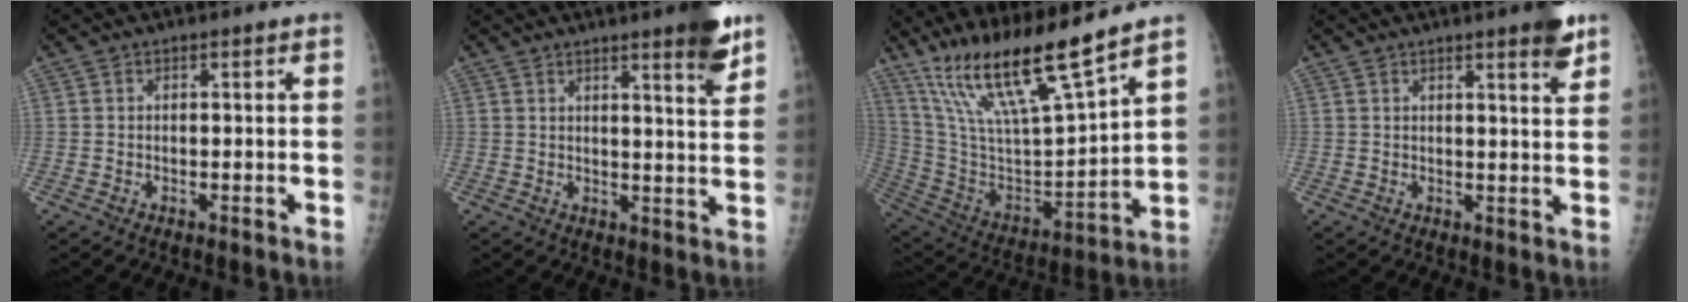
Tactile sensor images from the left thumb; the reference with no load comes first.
{"total": 7.3, "force": [4.8, 0.7, 5.4], "torque": [-0.061, -0.030, 0.062]}
{"total": 20.2, "force": [15.1, 2.2, 13.3], "torque": [-0.224, -0.070, 0.291]}
{"total": 4.8, "force": [3.2, 0.6, 3.5], "torque": [-0.039, -0.018, 0.038]}